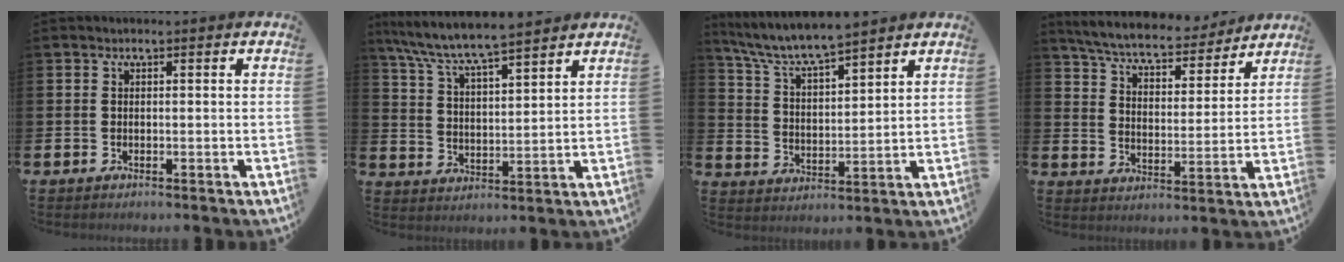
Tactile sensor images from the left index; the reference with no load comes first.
{"total": 7.5, "force": [7.2, 0.5, 2.2], "torque": [-0.077, -0.042, 0.126]}
{"total": 6.8, "force": [6.5, 0.5, 2.2], "torque": [-0.072, -0.038, 0.113]}
{"total": 7.0, "force": [6.7, 1.0, 1.9], "torque": [-0.073, -0.047, 0.114]}